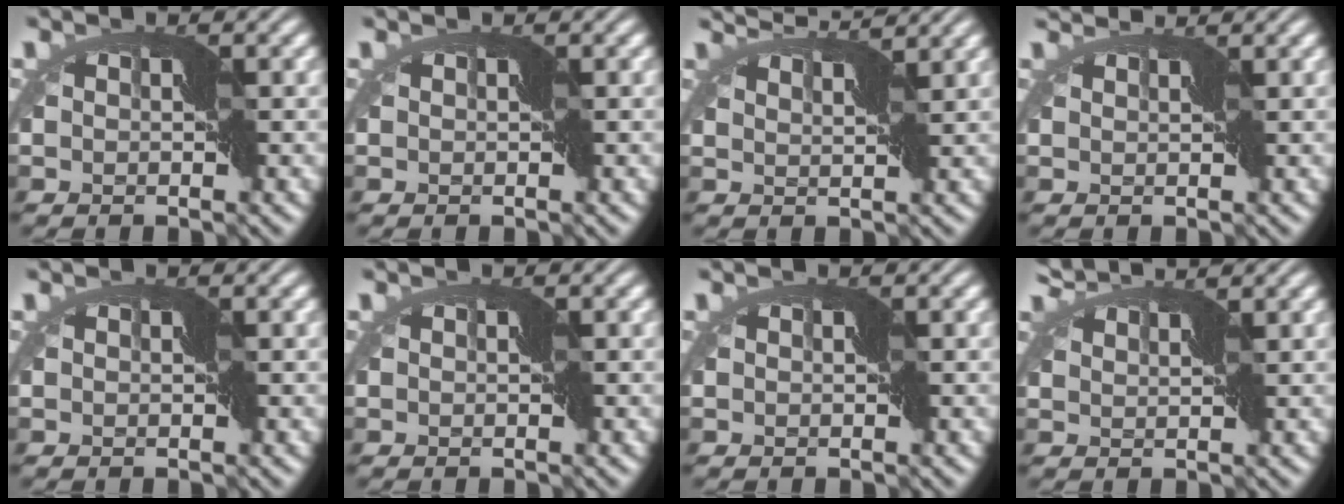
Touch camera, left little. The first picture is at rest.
{"total": 0.0}
{"total": 4.6, "force": [4.2, 0.6, 1.8], "torque": [-0.037, 0.015, 0.051]}
{"total": 2.0, "force": [1.6, 0.8, 0.9], "torque": [-0.026, 0.011, 0.023]}
{"total": 0.0}
{"total": 0.0}
{"total": 0.0}
{"total": 3.1, "force": [3.1, 0.1, 0.7], "torque": [-0.030, 0.014, 0.049]}